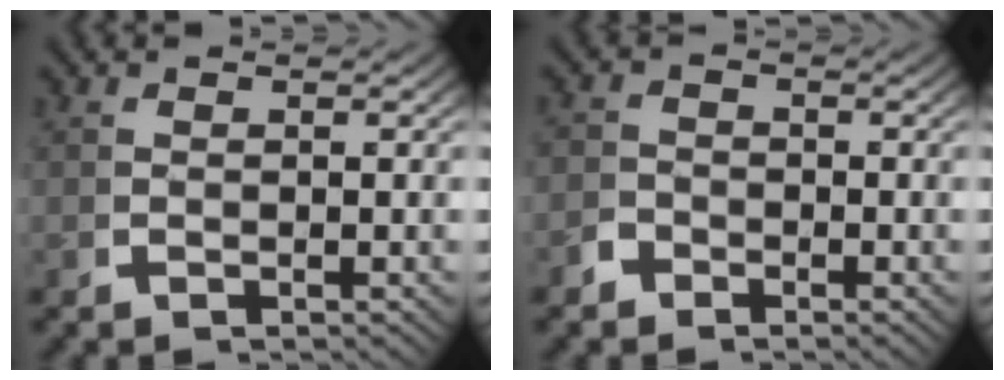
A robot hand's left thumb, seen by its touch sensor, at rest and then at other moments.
{"total": 1.7, "force": [-1.2, 1.2, -0.1], "torque": [0.010, -0.006, -0.026]}